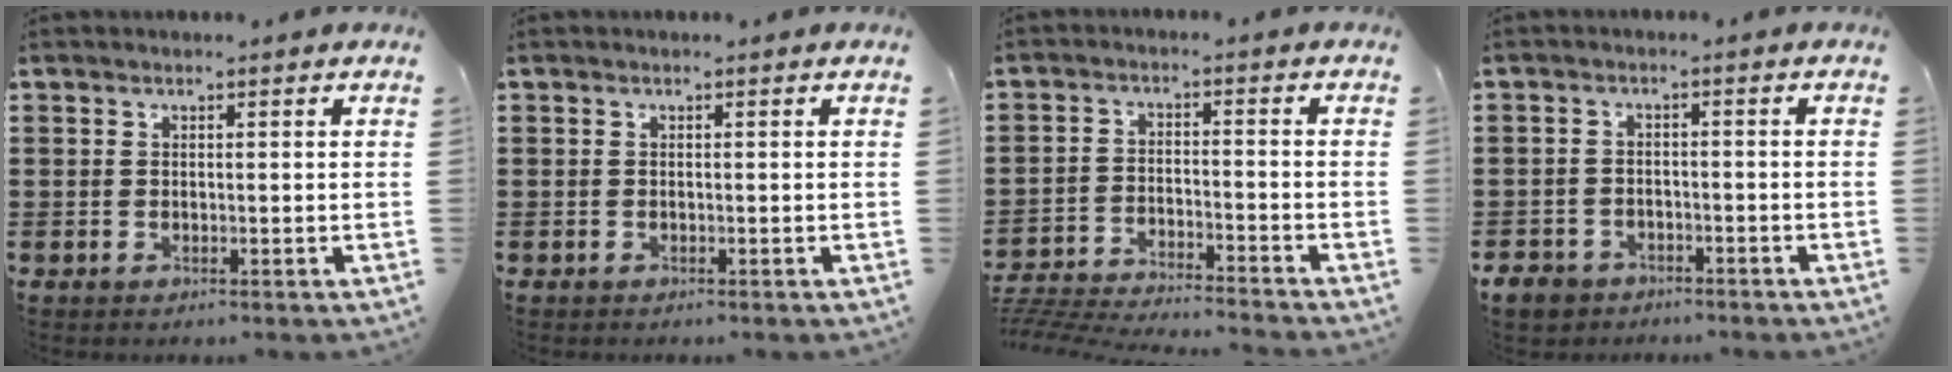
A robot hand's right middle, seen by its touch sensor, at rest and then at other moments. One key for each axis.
{"total": 0.0}
{"total": 4.8, "fx": -4.8, "fy": -0.2, "fz": 0.9, "tx": -0.031, "ty": -0.010, "tz": -0.101}
{"total": 3.1, "fx": -2.8, "fy": 1.1, "fz": 0.4, "tx": -0.021, "ty": -0.003, "tz": -0.061}